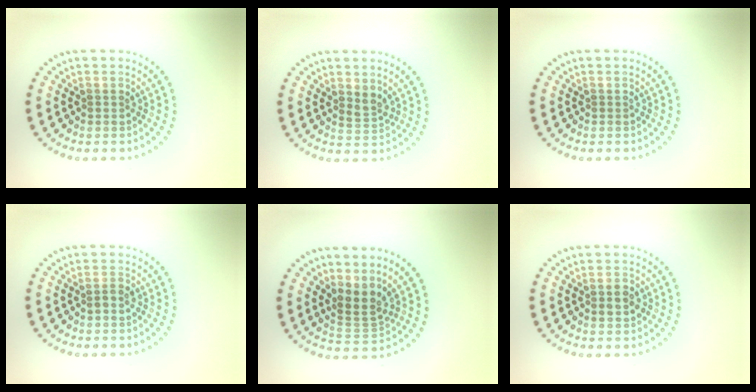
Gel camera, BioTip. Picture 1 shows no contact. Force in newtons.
{"total": 1.6, "press": 1.4, "slide": 0.8}
{"total": 0.0}
{"total": 1.0, "press": 0.9, "slide": 0.4}
{"total": 2.8, "press": 2.1, "slide": 1.8}
{"total": 2.2, "press": 2.2, "slide": 0.2}